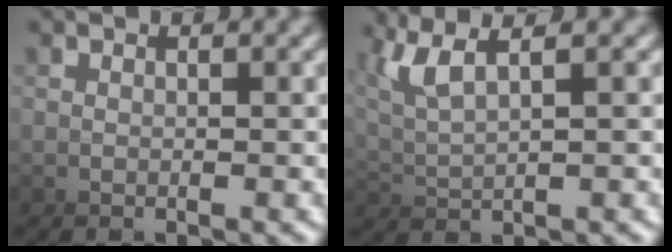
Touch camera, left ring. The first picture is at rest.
{"total": 2.8, "force": [2.4, -1.5, 0.2], "torque": [-0.069, 0.017, 0.038]}